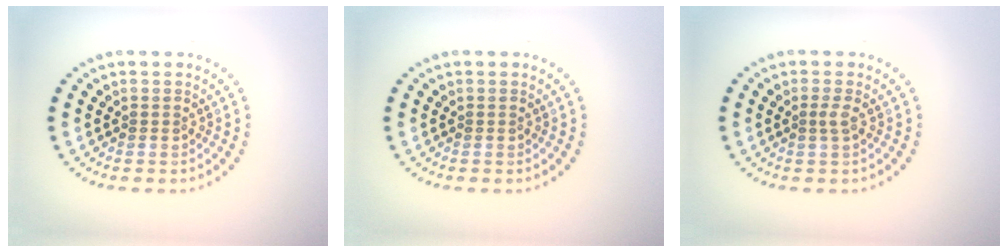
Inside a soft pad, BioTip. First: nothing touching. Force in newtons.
{"total": 0.0}
{"total": 0.9, "press": 0.6, "slide": 0.6}